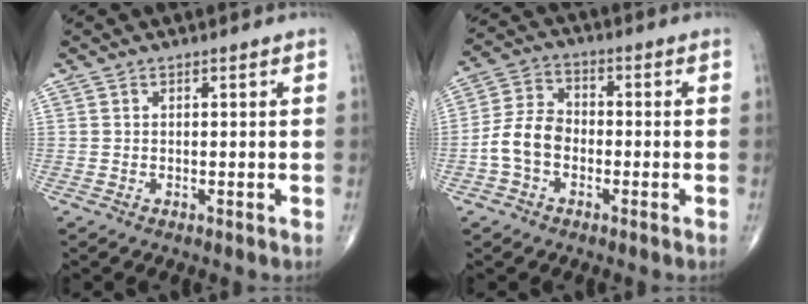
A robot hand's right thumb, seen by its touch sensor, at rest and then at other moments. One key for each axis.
{"total": 7.9, "fx": -2.2, "fy": 5.6, "fz": 5.1, "tx": -0.093, "ty": 0.029, "tz": -0.054}